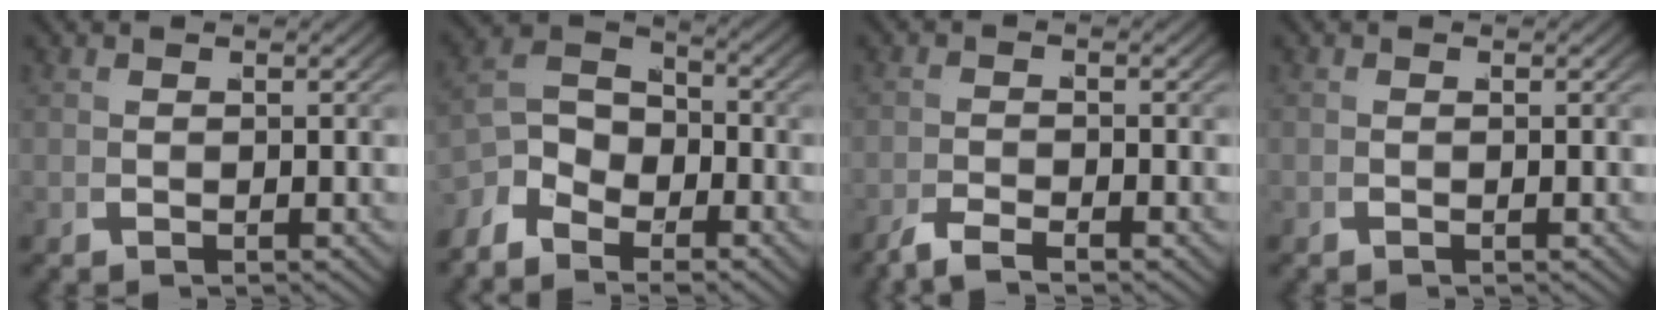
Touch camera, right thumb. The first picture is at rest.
{"total": 6.1, "force": [-0.8, 4.3, 4.2], "torque": [-0.062, 0.007, -0.028]}
{"total": 2.0, "force": [-1.9, -0.6, 0.2], "torque": [0.010, 0.004, -0.046]}
{"total": 0.0}